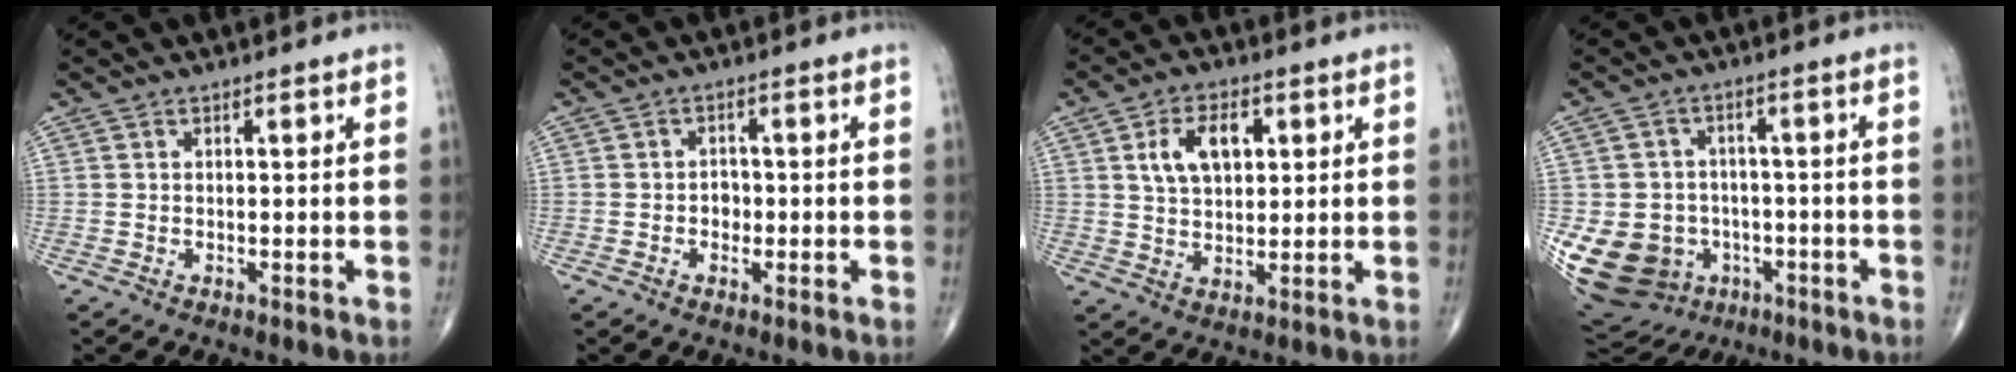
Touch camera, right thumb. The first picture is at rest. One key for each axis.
{"total": 2.3, "fx": -0.5, "fy": 1.8, "fz": 1.2, "tx": -0.003, "ty": 0.007, "tz": -0.011}
{"total": 8.7, "fx": 2.6, "fy": 5.2, "fz": 6.4, "tx": -0.094, "ty": -0.003, "tz": 0.047}
{"total": 17.6, "fx": -5.3, "fy": 15.0, "fz": 7.5, "tx": -0.160, "ty": 0.037, "tz": -0.069}